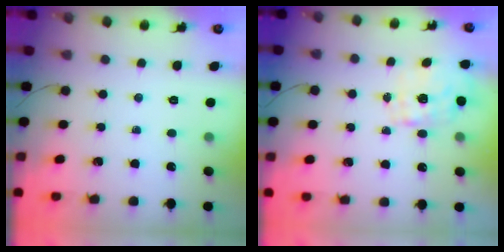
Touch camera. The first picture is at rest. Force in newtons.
{"total": 2.2, "press": 2.2, "slide": 0.4}